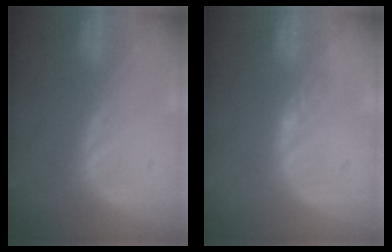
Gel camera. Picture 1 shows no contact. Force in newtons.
{"total": 2.2, "press": 1.7, "slide": 1.3}